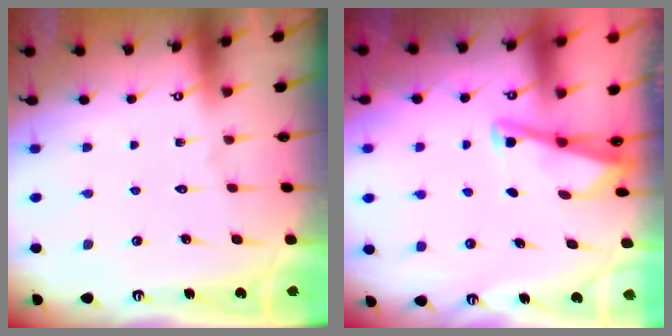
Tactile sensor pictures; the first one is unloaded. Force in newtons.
{"total": 2.9, "press": 2.9, "slide": 0.4}